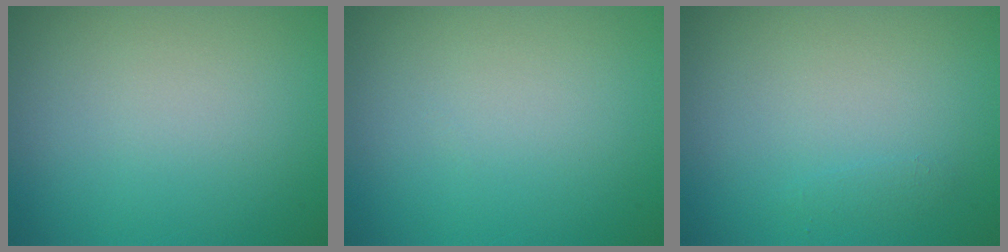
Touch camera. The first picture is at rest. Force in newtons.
{"total": 0.0}
{"total": 0.5, "press": 0.5, "slide": 0.1}